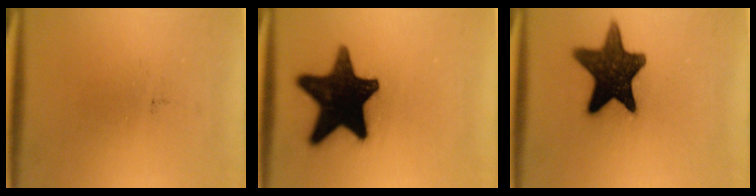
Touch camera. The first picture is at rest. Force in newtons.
{"total": 19.6}
{"total": 15.3}